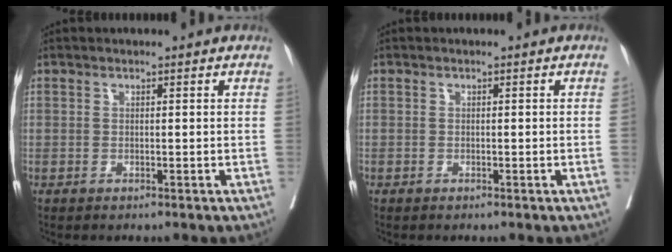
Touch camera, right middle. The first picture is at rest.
{"total": 0.0}